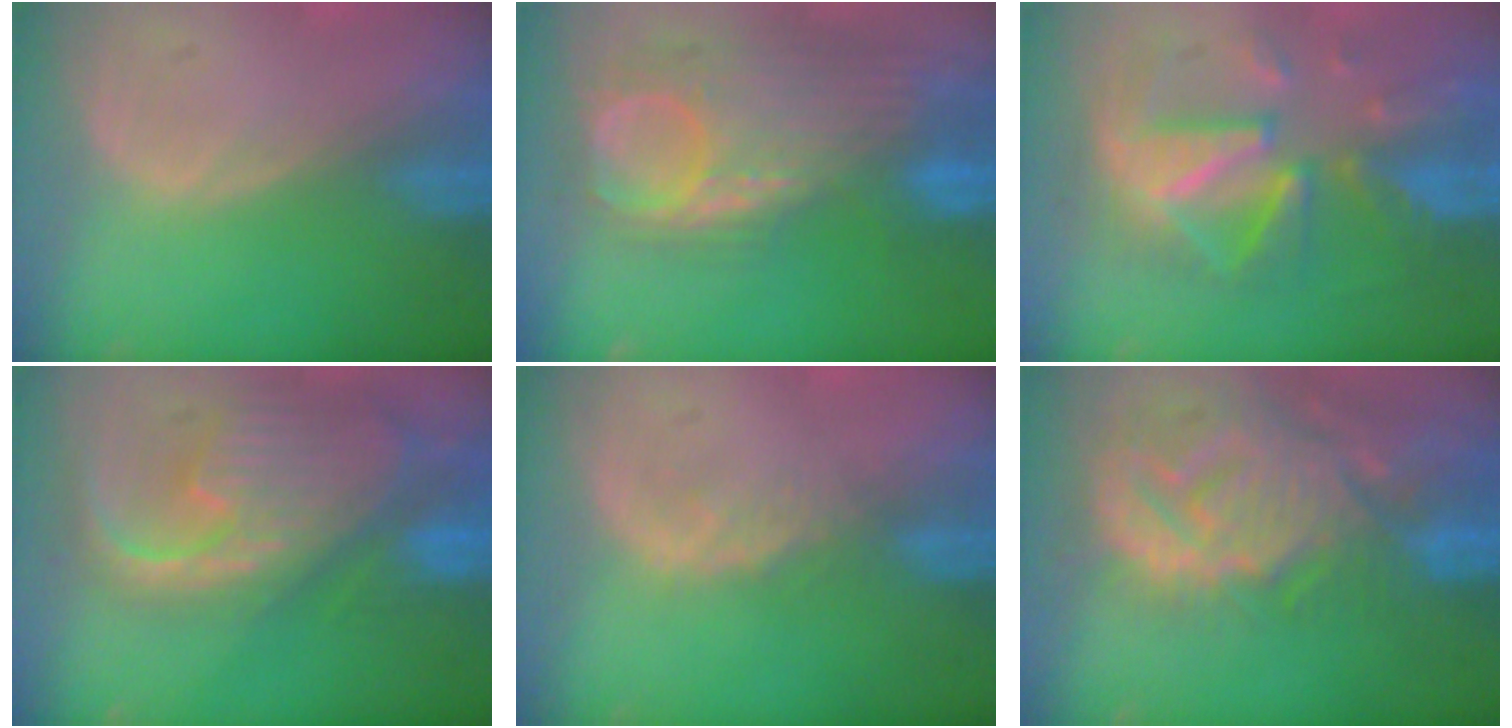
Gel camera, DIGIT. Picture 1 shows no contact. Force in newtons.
{"total": 11.5, "press": 10.4, "slide": 4.9}
{"total": 10.6, "press": 10.6, "slide": 0.9}
{"total": 12.5, "press": 10.7, "slide": 6.5}
{"total": 1.9, "press": 1.9, "slide": 0.3}
{"total": 14.4, "press": 12.4, "slide": 7.3}